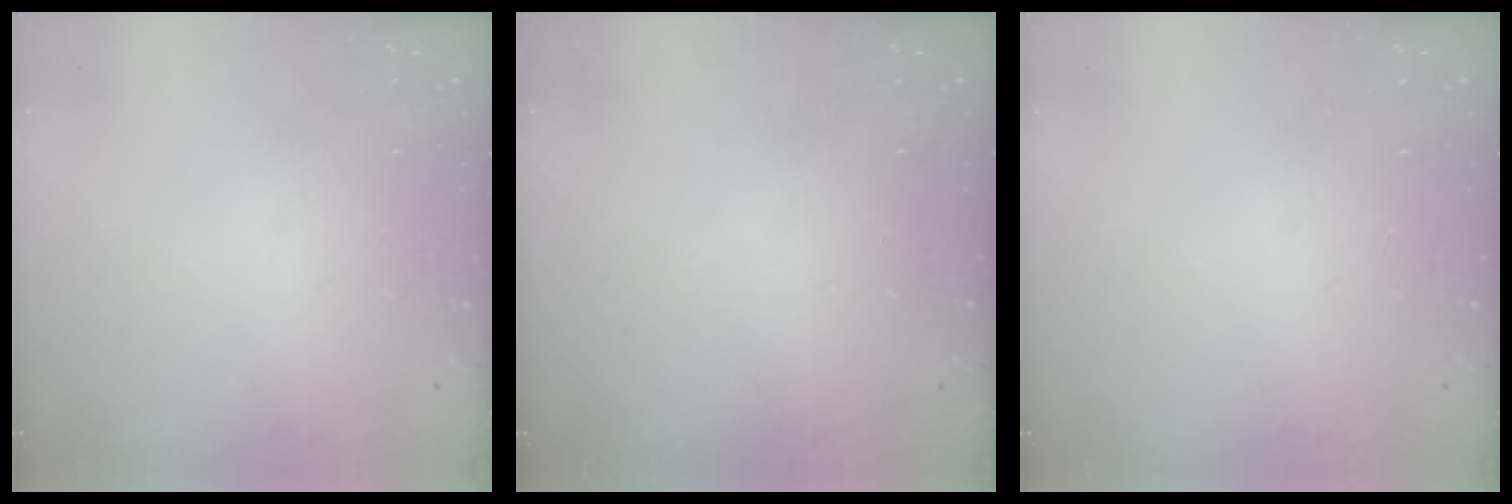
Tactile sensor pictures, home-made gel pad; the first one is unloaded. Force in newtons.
{"total": 0.0}
{"total": 1.0, "press": 0.0, "slide": 1.0}